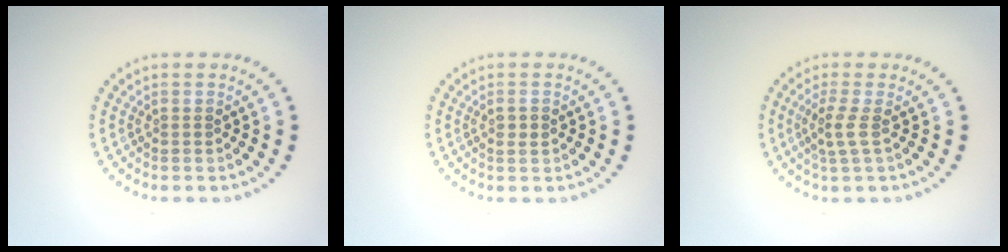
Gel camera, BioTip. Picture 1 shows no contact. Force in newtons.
{"total": 1.0, "press": 1.0, "slide": 0.3}
{"total": 1.7, "press": 1.4, "slide": 1.0}